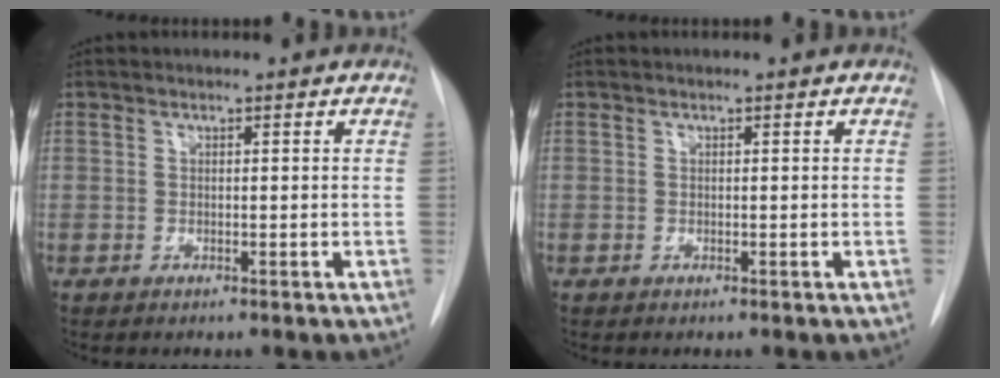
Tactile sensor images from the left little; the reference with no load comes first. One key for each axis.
{"total": 0.0}